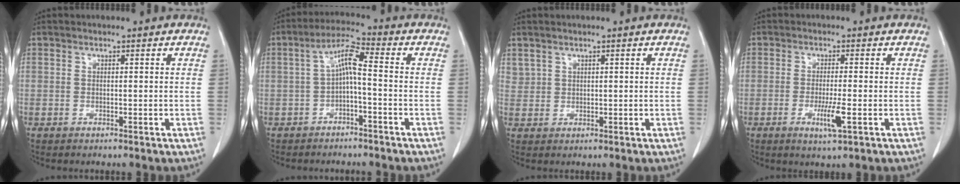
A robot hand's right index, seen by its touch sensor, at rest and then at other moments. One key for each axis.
{"total": 5.5, "fx": -0.5, "fy": 1.0, "fz": 5.4, "tx": -0.102, "ty": 0.027, "tz": -0.009}
{"total": 1.9, "fx": 1.4, "fy": 1.2, "fz": 0.1, "tx": 0.008, "ty": 0.006, "tz": 0.029}
{"total": 4.2, "fx": -1.3, "fy": 0.2, "fz": 4.0, "tx": -0.074, "ty": -0.008, "tz": -0.019}